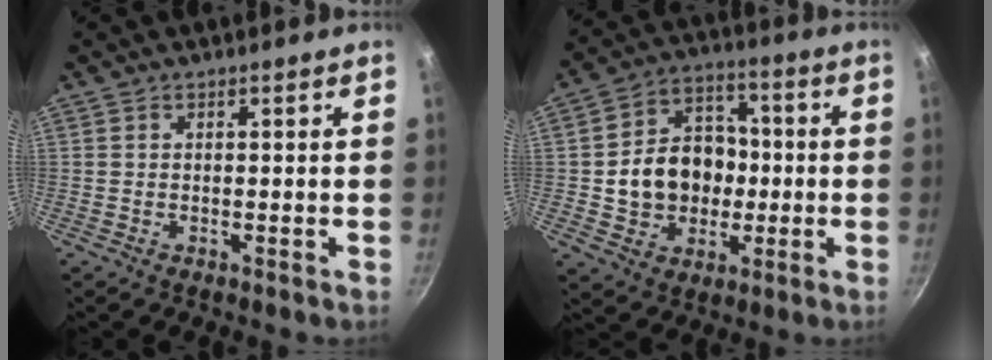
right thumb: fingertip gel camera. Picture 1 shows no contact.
{"total": 14.3, "force": [-0.9, 11.8, 8.1], "torque": [-0.105, 0.030, -0.013]}